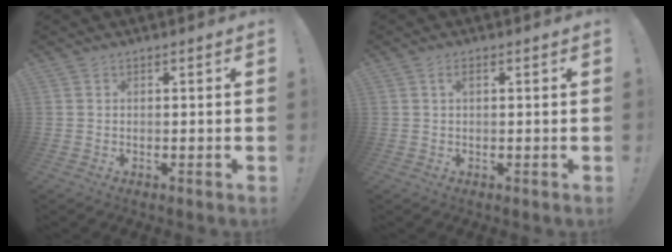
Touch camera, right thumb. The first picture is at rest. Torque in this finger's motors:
{"motor_torque": [0.36, 0.41, -0.10, -0.10, 0.13]}